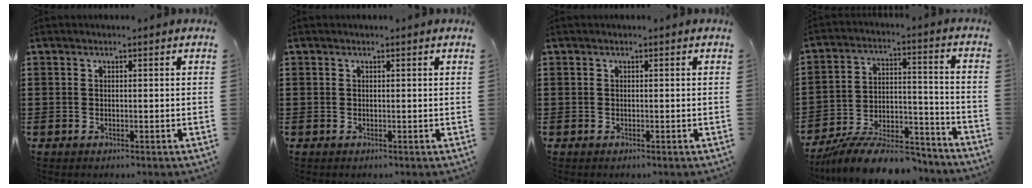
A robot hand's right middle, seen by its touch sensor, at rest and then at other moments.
{"total": 0.0}
{"total": 0.0}
{"total": 10.8, "force": [-9.7, 2.1, 4.3], "torque": [-0.063, 0.032, -0.183]}